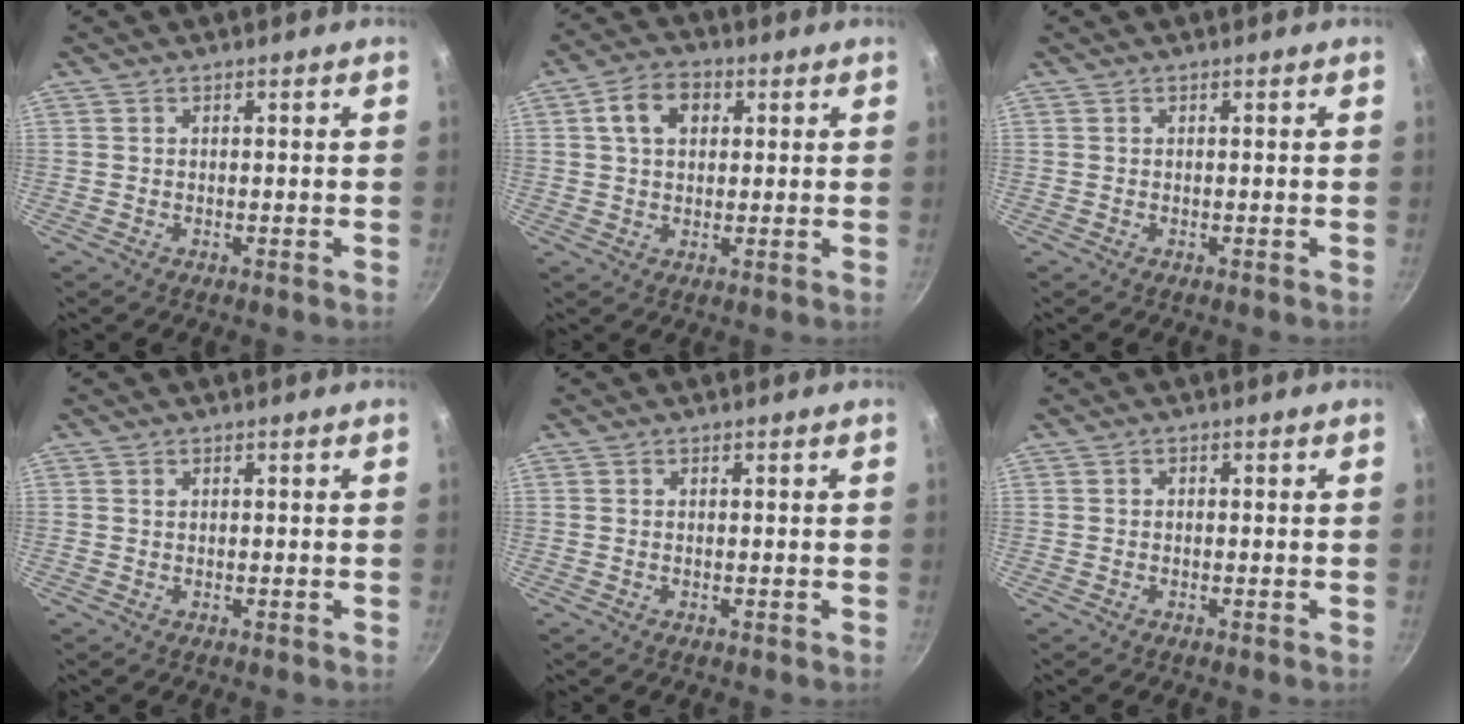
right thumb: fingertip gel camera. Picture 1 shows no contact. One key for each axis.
{"total": 7.4, "fx": 2.1, "fy": 5.3, "fz": 4.7, "tx": -0.061, "ty": 0.009, "tz": 0.028}
{"total": 0.0}
{"total": 0.5, "fx": 0.2, "fy": 0.4, "fz": 0.2, "tx": -0.001, "ty": 0.000, "tz": 0.003}
{"total": 0.0}
{"total": 0.6, "fx": -0.2, "fy": 0.5, "fz": 0.2, "tx": -0.004, "ty": 0.003, "tz": -0.004}